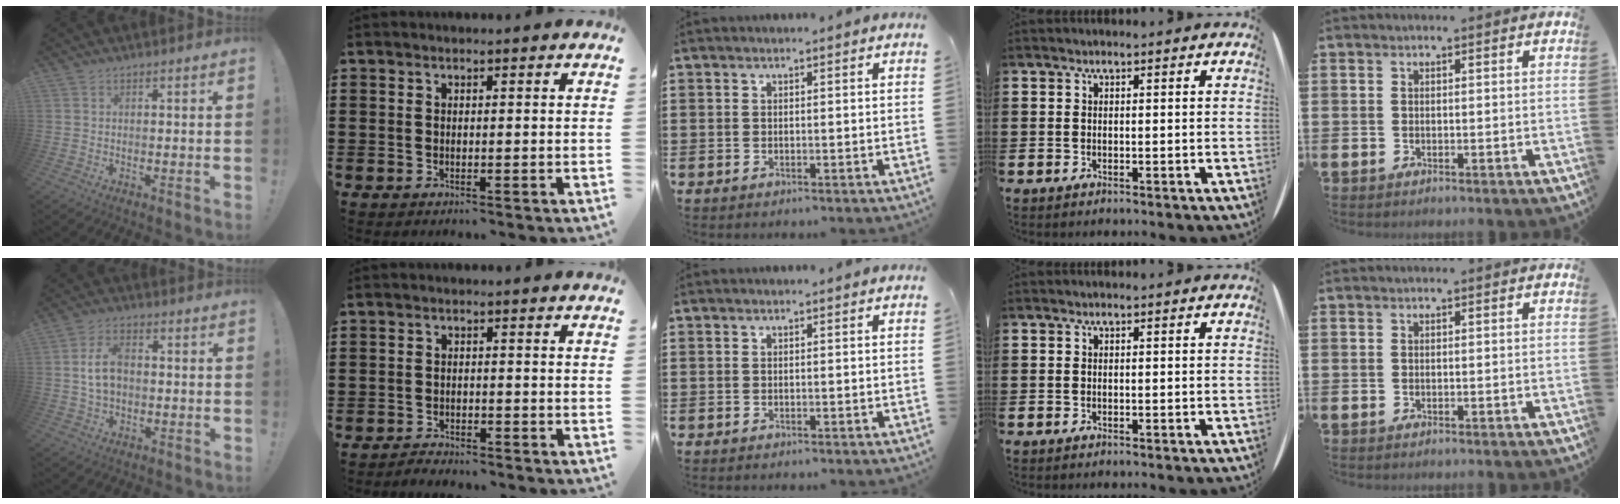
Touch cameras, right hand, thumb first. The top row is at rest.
{"thumb": {"total": 7.6, "force": [0.4, 4.8, 5.8], "torque": [-0.094, 0.002, 0.006]}, "index": {"total": 1.7, "force": [-1.7, 0.2, -0.1], "torque": [-0.005, 0.004, -0.038]}}